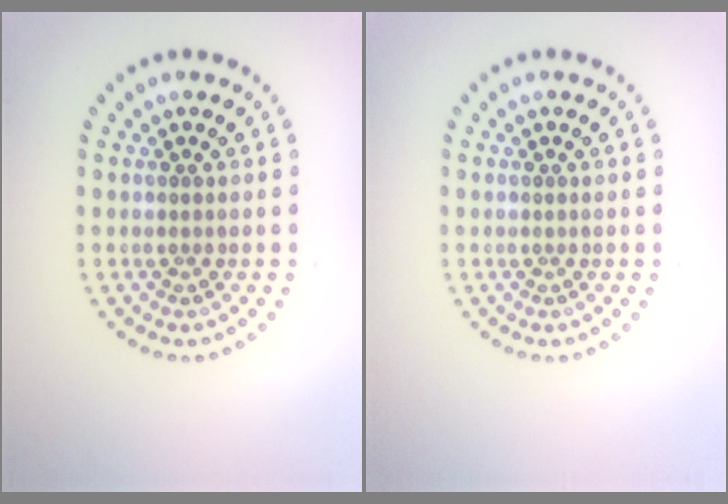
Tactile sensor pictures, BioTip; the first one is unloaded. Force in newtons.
{"total": 0.0}